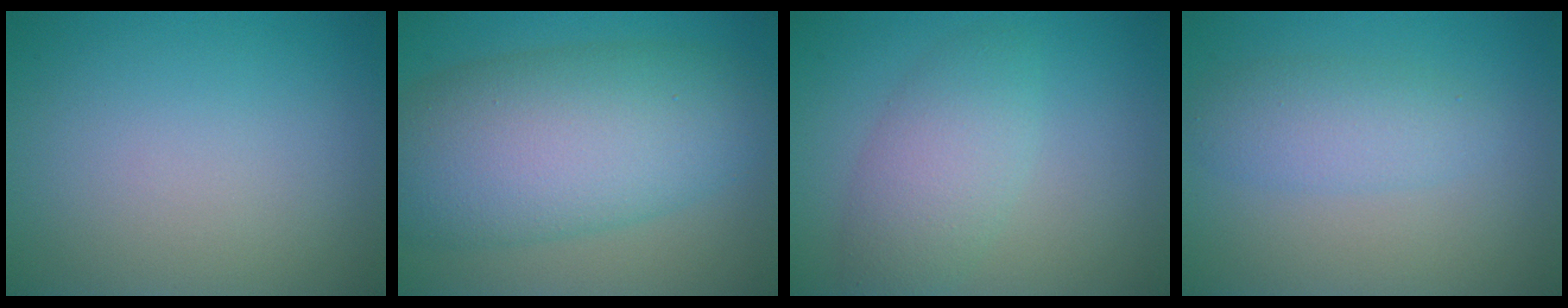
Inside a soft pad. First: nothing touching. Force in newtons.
{"total": 11.0, "press": 11.0, "slide": 0.0}
{"total": 4.0, "press": 4.0, "slide": 0.2}
{"total": 2.9, "press": 2.9, "slide": 0.1}